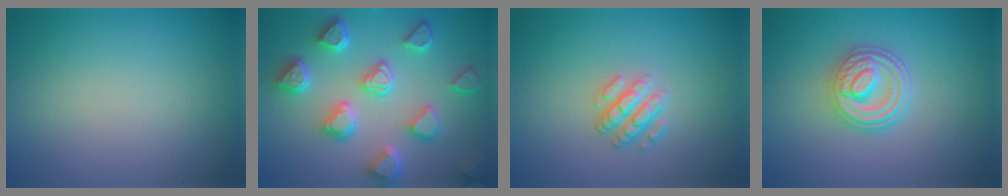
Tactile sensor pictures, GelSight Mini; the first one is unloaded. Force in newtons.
{"total": 6.9, "press": 5.8, "slide": 3.8}
{"total": 2.5, "press": 2.4, "slide": 0.8}
{"total": 4.6, "press": 3.7, "slide": 2.7}